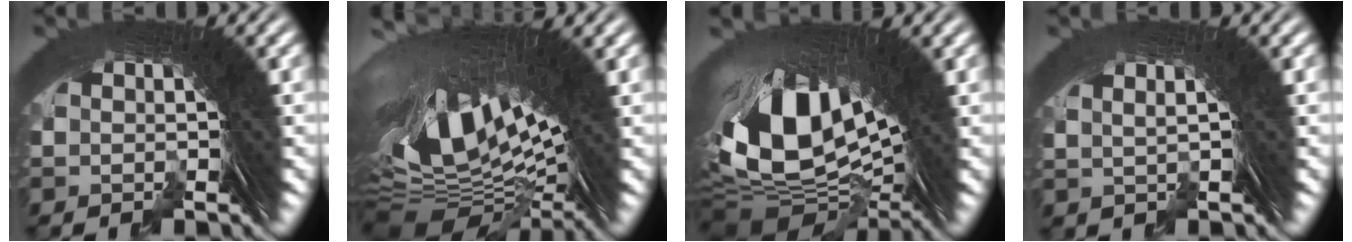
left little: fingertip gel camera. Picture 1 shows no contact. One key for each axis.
{"total": 19.6, "fx": 0.9, "fy": 10.6, "fz": 16.5, "tx": -0.298, "ty": -0.041, "tz": 0.038}
{"total": 16.8, "fx": -0.8, "fy": 10.3, "fz": 13.3, "tx": -0.248, "ty": -0.048, "tz": 0.017}
{"total": 2.7, "fx": 1.5, "fy": -0.4, "fz": 2.2, "tx": -0.021, "ty": 0.012, "tz": 0.025}